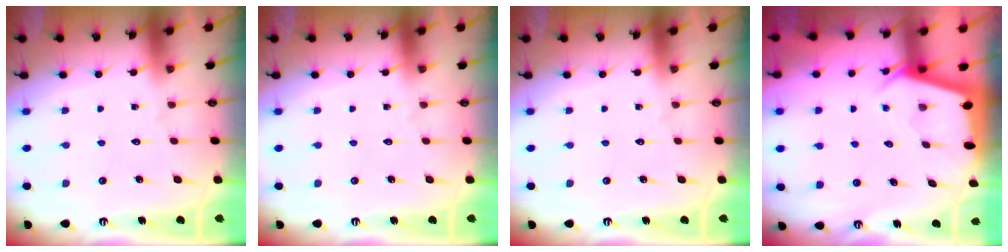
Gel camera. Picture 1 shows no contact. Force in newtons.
{"total": 0.0}
{"total": 0.0}
{"total": 2.3, "press": 2.3, "slide": 0.3}